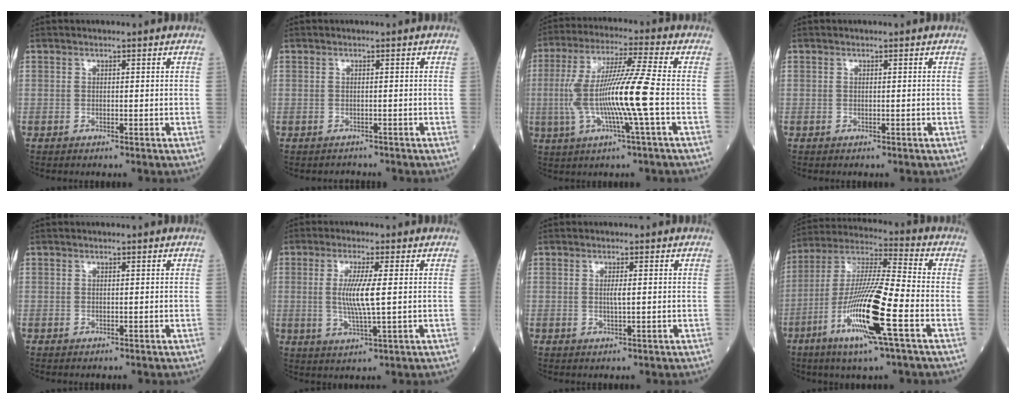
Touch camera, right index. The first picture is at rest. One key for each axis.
{"total": 0.8, "fx": -0.7, "fy": 0.2, "fz": 0.1, "tx": -0.005, "ty": -0.002, "tz": -0.010}
{"total": 12.4, "fx": -1.7, "fy": -0.9, "fz": 12.3, "tx": -0.245, "ty": 0.003, "tz": -0.033}
{"total": 0.0}
{"total": 0.0}
{"total": 6.4, "fx": 0.5, "fy": 0.0, "fz": 6.3, "tx": -0.131, "ty": -0.011, "tz": 0.010}
{"total": 1.6, "fx": 0.1, "fy": -0.1, "fz": 1.6, "tx": -0.033, "ty": -0.002, "tz": 0.002}
{"total": 16.5, "fx": -6.1, "fy": 0.4, "fz": 15.3, "tx": -0.308, "ty": -0.016, "tz": -0.113}